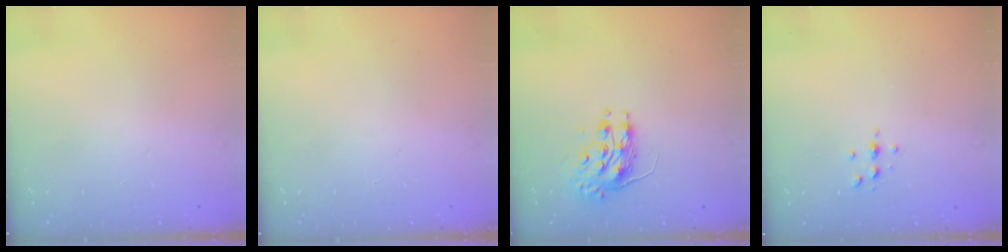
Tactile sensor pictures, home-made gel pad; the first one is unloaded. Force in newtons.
{"total": 0.0}
{"total": 8.1, "press": 8.1, "slide": 0.1}
{"total": 3.0, "press": 3.0, "slide": 0.4}